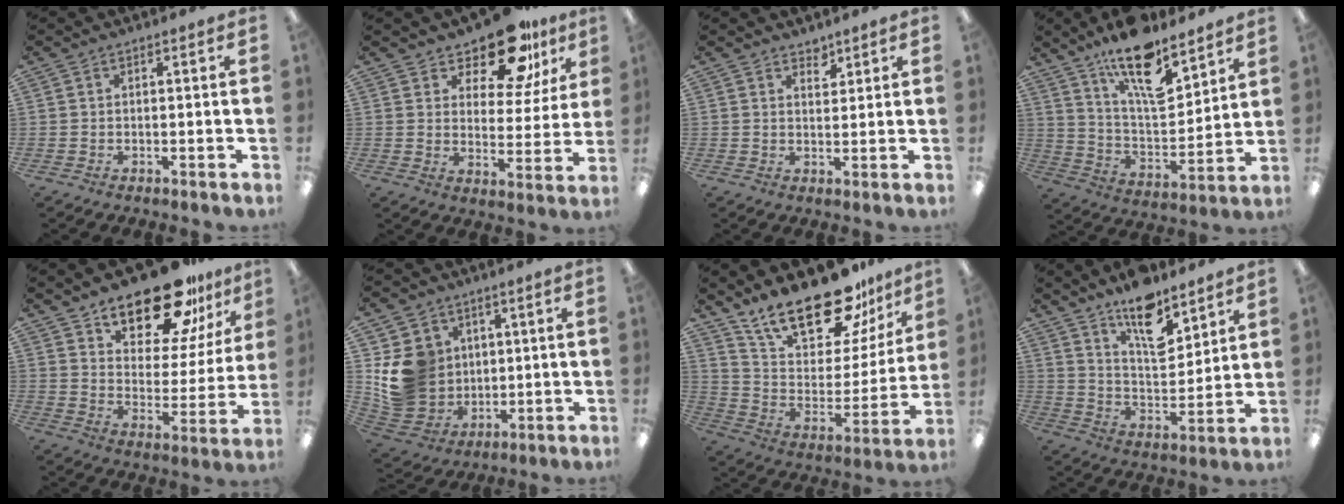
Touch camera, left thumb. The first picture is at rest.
{"total": 15.3, "force": [12.0, 6.0, 7.3], "torque": [-0.124, -0.076, 0.211]}
{"total": 2.8, "force": [2.5, 1.2, 0.4], "torque": [0.014, -0.020, 0.041]}
{"total": 17.6, "force": [12.7, 6.6, 10.2], "torque": [-0.165, -0.080, 0.216]}
{"total": 19.2, "force": [15.7, 7.2, 8.3], "torque": [-0.133, -0.114, 0.272]}
{"total": 13.3, "force": [2.6, 12.2, 4.6], "torque": [-0.112, -0.014, 0.060]}
{"total": 22.7, "force": [18.0, 8.6, 11.0], "torque": [-0.184, -0.120, 0.315]}
{"total": 13.7, "force": [10.1, 5.6, 7.3], "torque": [-0.105, -0.066, 0.176]}